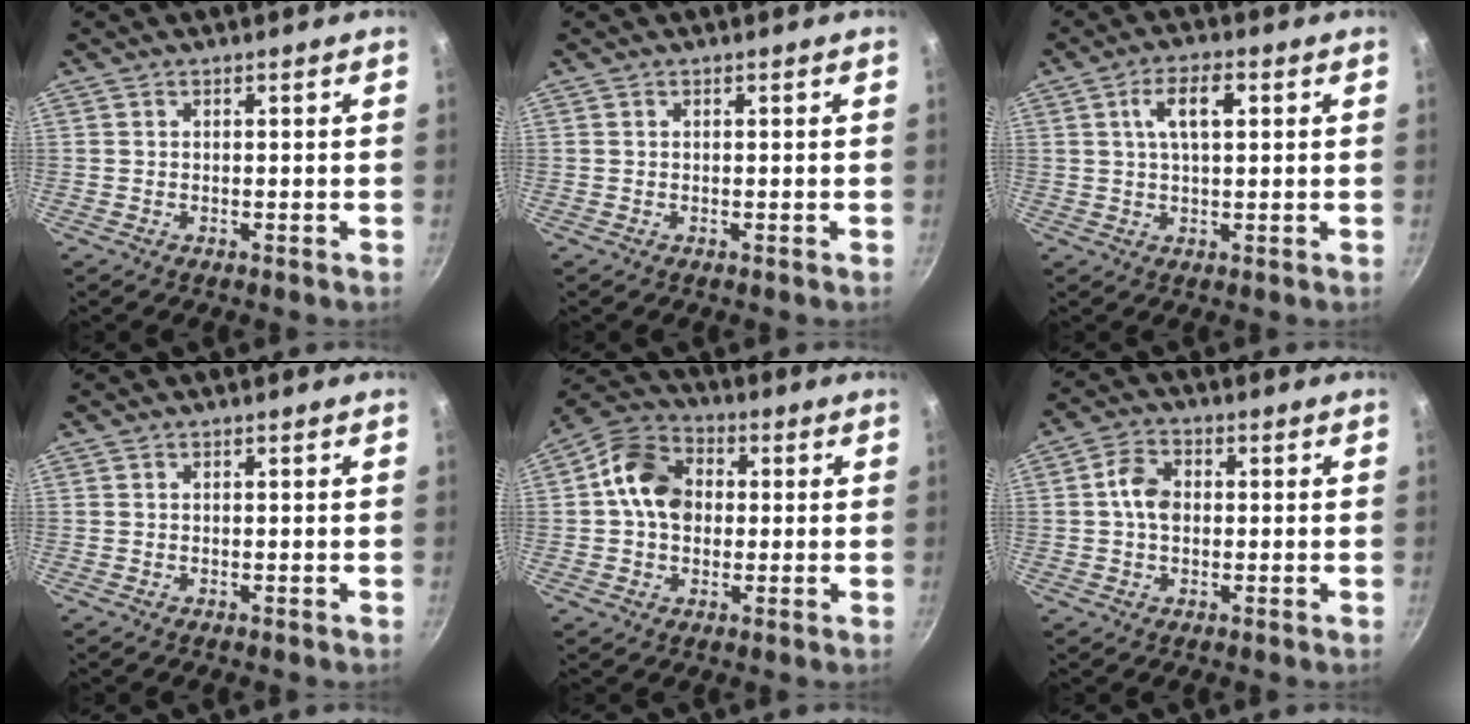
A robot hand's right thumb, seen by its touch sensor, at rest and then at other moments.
{"total": 0.0}
{"total": 6.6, "force": [1.9, 2.9, 5.7], "torque": [-0.093, 0.010, 0.029]}
{"total": 0.0}
{"total": 10.9, "force": [0.9, 8.6, 6.7], "torque": [-0.086, 0.019, -0.004]}
{"total": 5.5, "force": [0.1, 4.0, 3.8], "torque": [-0.058, 0.015, -0.006]}